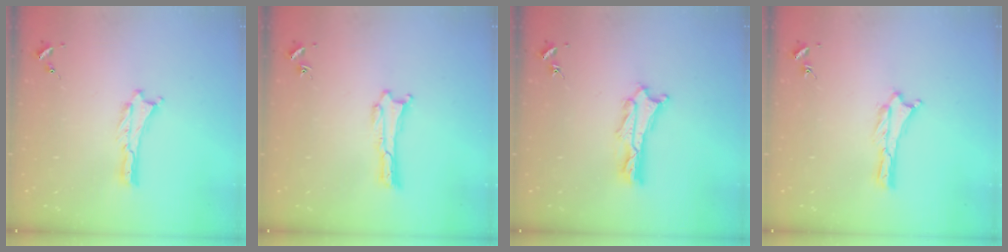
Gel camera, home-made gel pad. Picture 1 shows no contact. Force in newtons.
{"total": 0.0}
{"total": 2.6, "press": 2.6, "slide": 0.2}
{"total": 0.0}